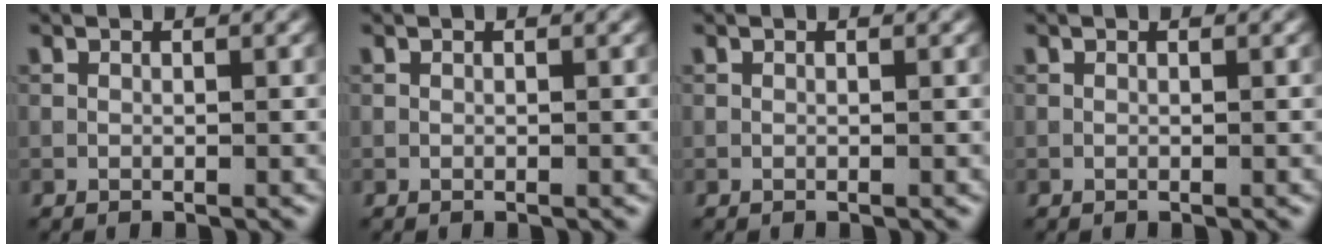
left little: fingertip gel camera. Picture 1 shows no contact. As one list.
[{"total": 0.0}, {"total": 0.0}, {"total": 0.0}]